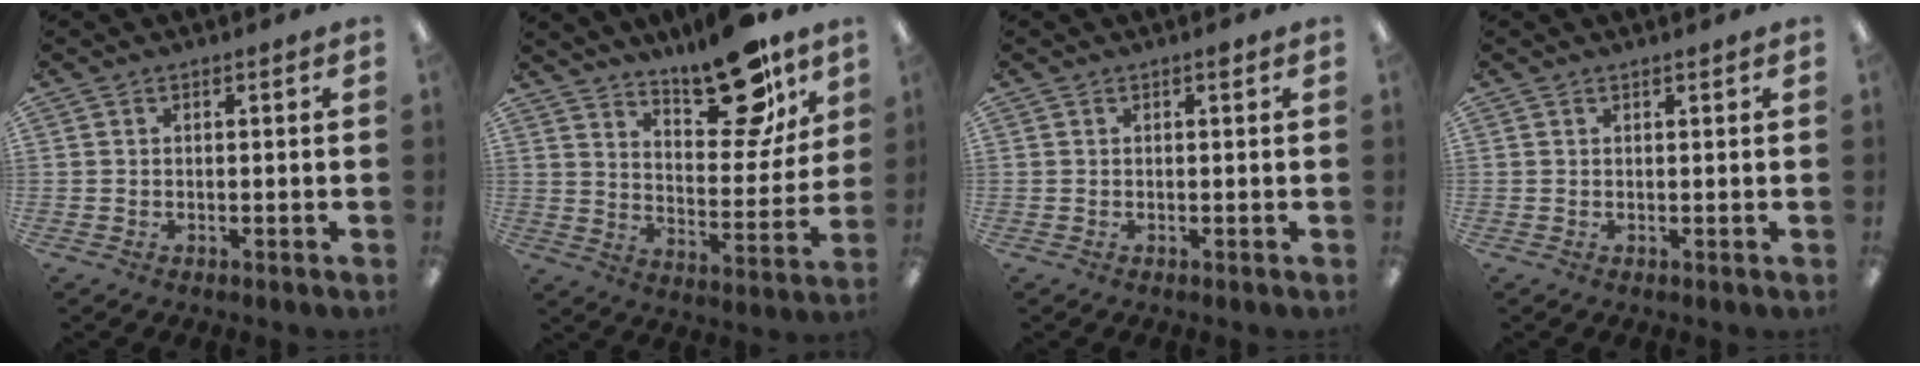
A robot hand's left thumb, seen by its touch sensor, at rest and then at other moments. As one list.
[{"total": 18.5, "force": [13.7, 7.1, 10.2], "torque": [-0.134, -0.093, 0.226]}, {"total": 0.6, "force": [0.4, 0.1, 0.4], "torque": [-0.009, 0.002, 0.006]}, {"total": 0.6, "force": [0.6, 0.1, 0.2], "torque": [-0.004, 0.001, 0.010]}]